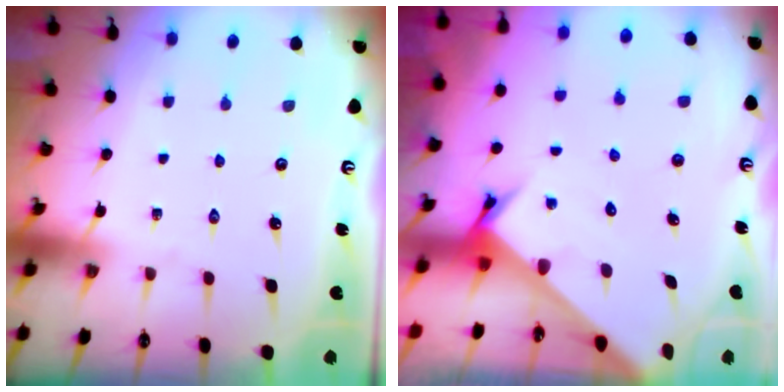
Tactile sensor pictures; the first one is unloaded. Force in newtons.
{"total": 2.6, "press": 2.6, "slide": 0.2}